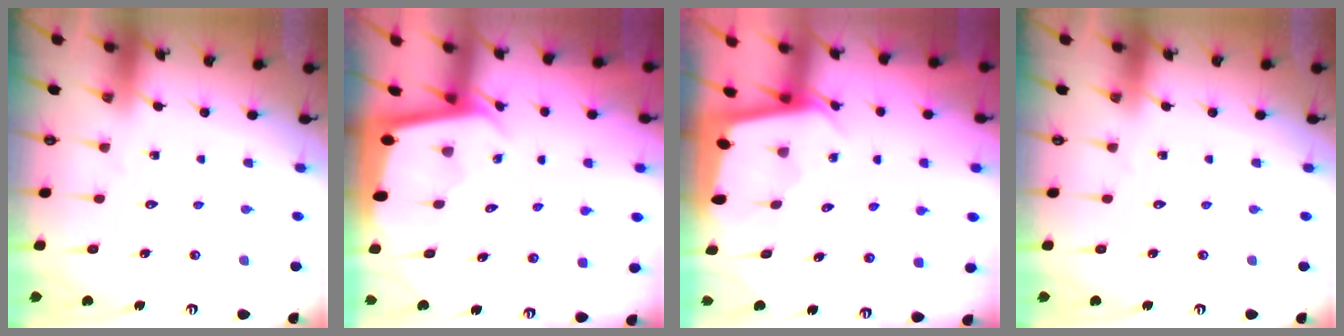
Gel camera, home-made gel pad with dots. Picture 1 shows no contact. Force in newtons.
{"total": 1.9, "press": 1.9, "slide": 0.1}
{"total": 1.8, "press": 1.8, "slide": 0.1}
{"total": 0.0}